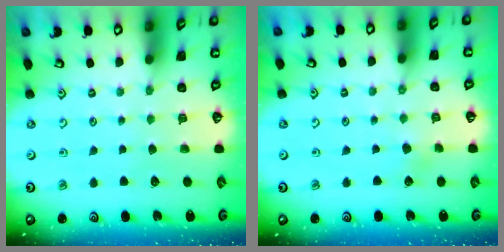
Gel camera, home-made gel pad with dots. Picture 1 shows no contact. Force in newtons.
{"total": 2.5, "press": 2.5, "slide": 0.2}